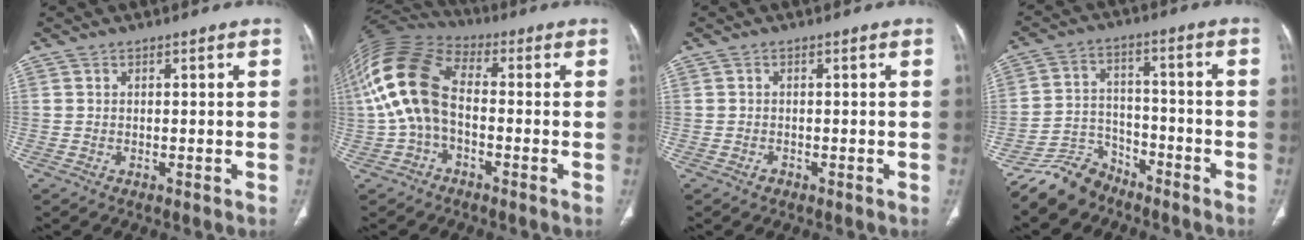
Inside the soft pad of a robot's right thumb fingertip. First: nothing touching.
{"total": 15.7, "force": [-1.1, 9.8, 12.2], "torque": [-0.257, 0.039, -0.029]}
{"total": 0.9, "force": [-0.6, 0.7, 0.3], "torque": [-0.004, 0.002, -0.010]}
{"total": 8.4, "force": [-7.2, 4.3, 0.7], "torque": [0.007, 0.057, -0.140]}